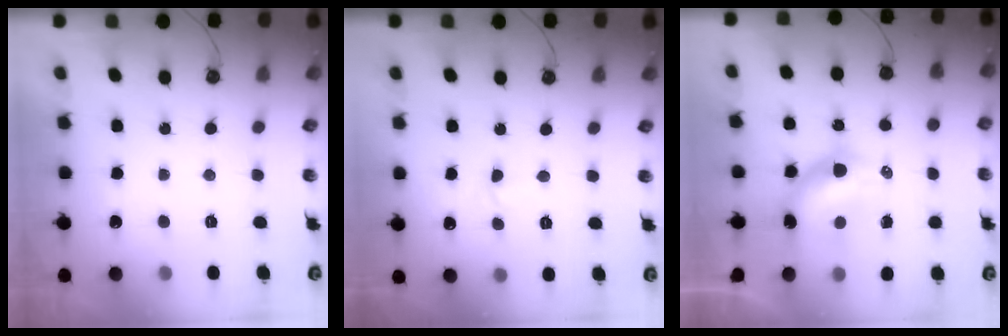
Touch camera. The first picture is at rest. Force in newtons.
{"total": 2.9, "press": 2.9, "slide": 0.4}
{"total": 9.6, "press": 9.5, "slide": 0.9}